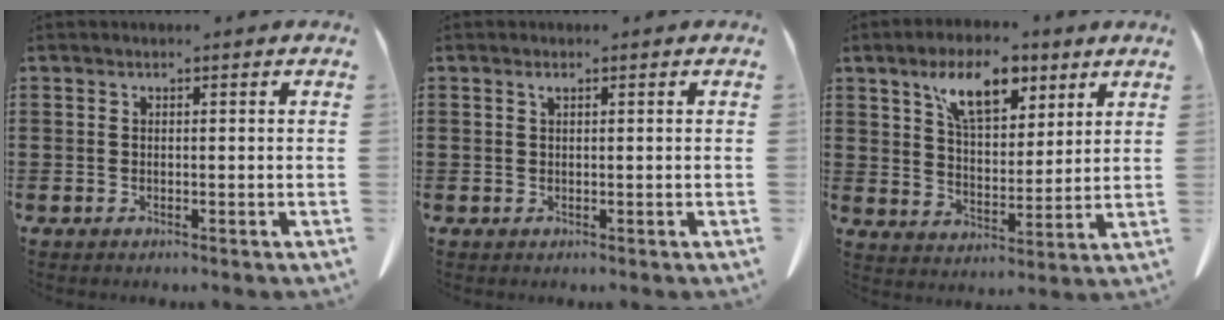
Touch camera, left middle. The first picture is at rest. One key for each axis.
{"total": 0.7, "fx": 0.4, "fy": 0.2, "fz": 0.5, "tx": -0.012, "ty": -0.001, "tz": 0.008}
{"total": 9.9, "fx": 6.4, "fy": 4.3, "fz": 6.2, "tx": -0.118, "ty": -0.009, "tz": 0.113}